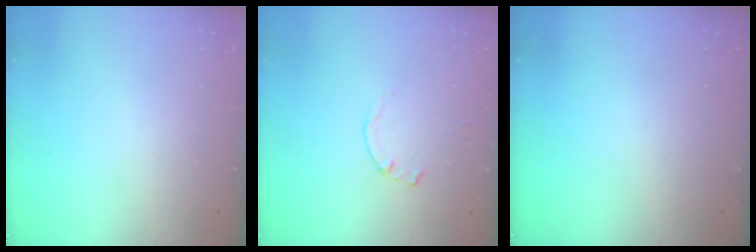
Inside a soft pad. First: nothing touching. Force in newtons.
{"total": 1.2, "press": 1.2, "slide": 0.3}
{"total": 0.0}